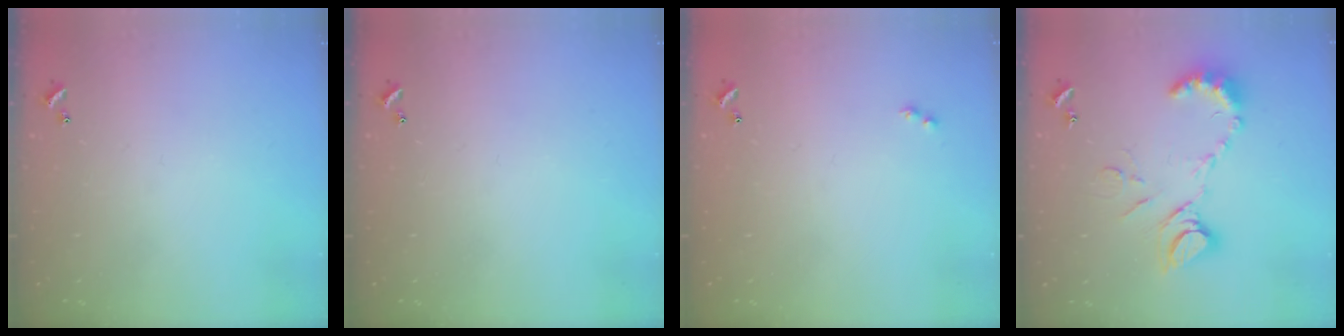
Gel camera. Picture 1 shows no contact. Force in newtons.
{"total": 0.0}
{"total": 2.0, "press": 2.0, "slide": 0.4}
{"total": 13.0, "press": 13.0, "slide": 1.3}